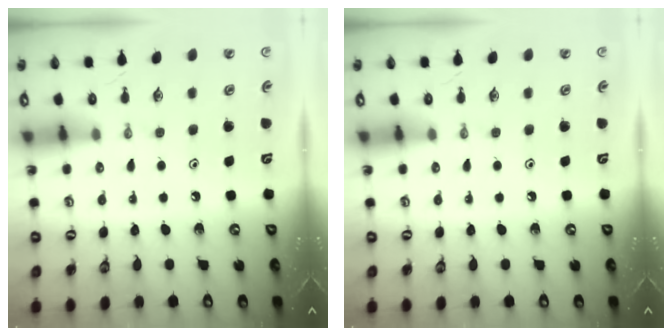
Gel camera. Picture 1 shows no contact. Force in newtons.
{"total": 0.0}